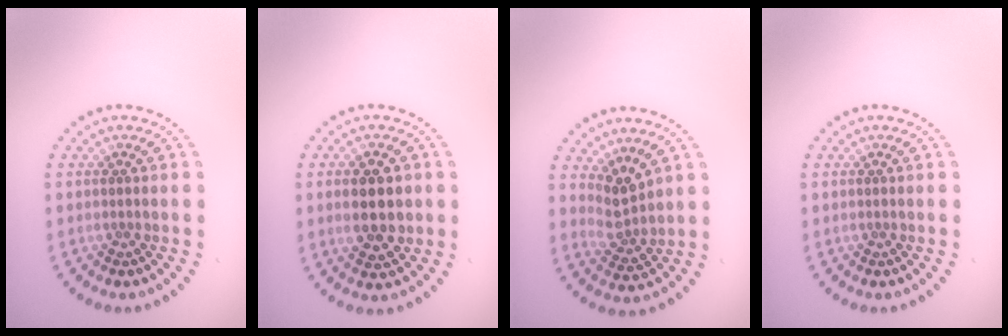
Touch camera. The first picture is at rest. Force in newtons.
{"total": 4.5, "press": 4.5, "slide": 0.2}
{"total": 2.6, "press": 2.0, "slide": 1.7}
{"total": 0.0}